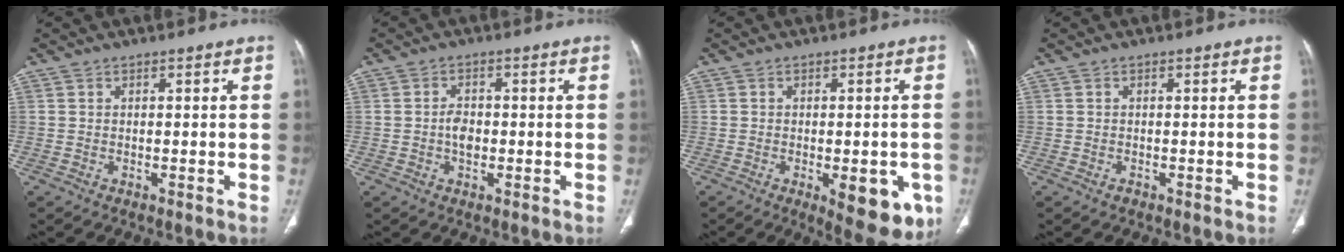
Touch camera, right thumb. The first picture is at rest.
{"total": 3.2, "force": [-0.5, 2.1, 2.3], "torque": [-0.035, 0.006, -0.011]}
{"total": 10.9, "force": [-3.7, 4.5, 9.2], "torque": [-0.087, -0.006, -0.036]}
{"total": 0.6, "force": [-0.4, 0.4, 0.2], "torque": [-0.001, 0.001, -0.007]}